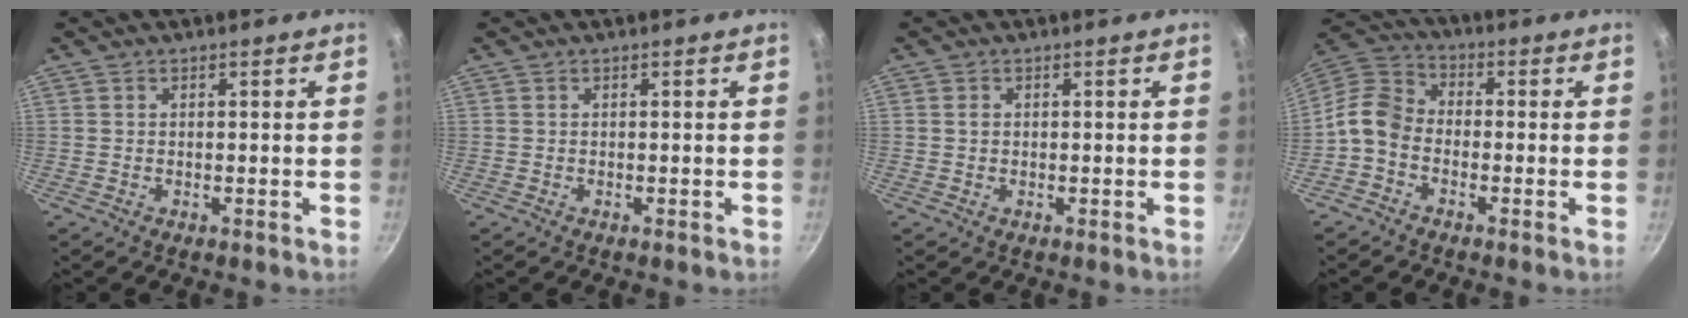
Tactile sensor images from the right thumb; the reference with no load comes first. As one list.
[{"total": 0.0}, {"total": 1.0, "force": [0.2, 0.9, 0.5], "torque": [-0.008, 0.002, 0.003]}, {"total": 7.9, "force": [-2.8, 5.8, 4.6], "torque": [-0.085, 0.044, -0.077]}]